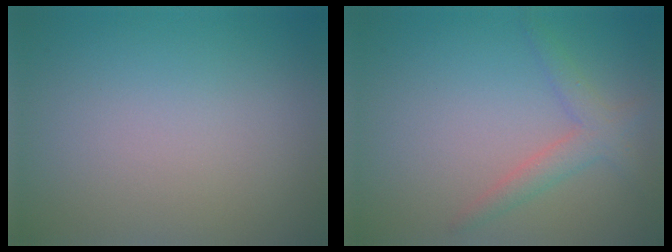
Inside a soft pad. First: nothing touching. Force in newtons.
{"total": 2.4, "press": 2.4, "slide": 0.2}